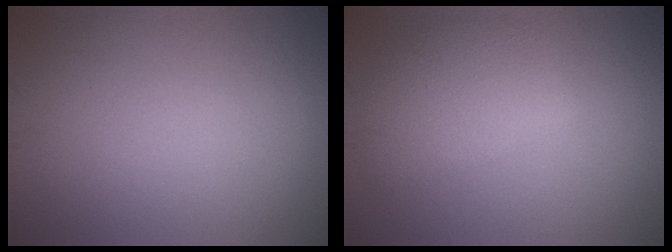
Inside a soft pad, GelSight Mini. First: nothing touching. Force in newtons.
{"total": 3.9, "press": 3.9, "slide": 0.4}